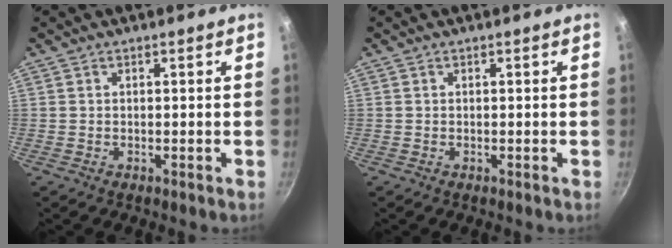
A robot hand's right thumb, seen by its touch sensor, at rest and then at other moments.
{"total": 0.0}